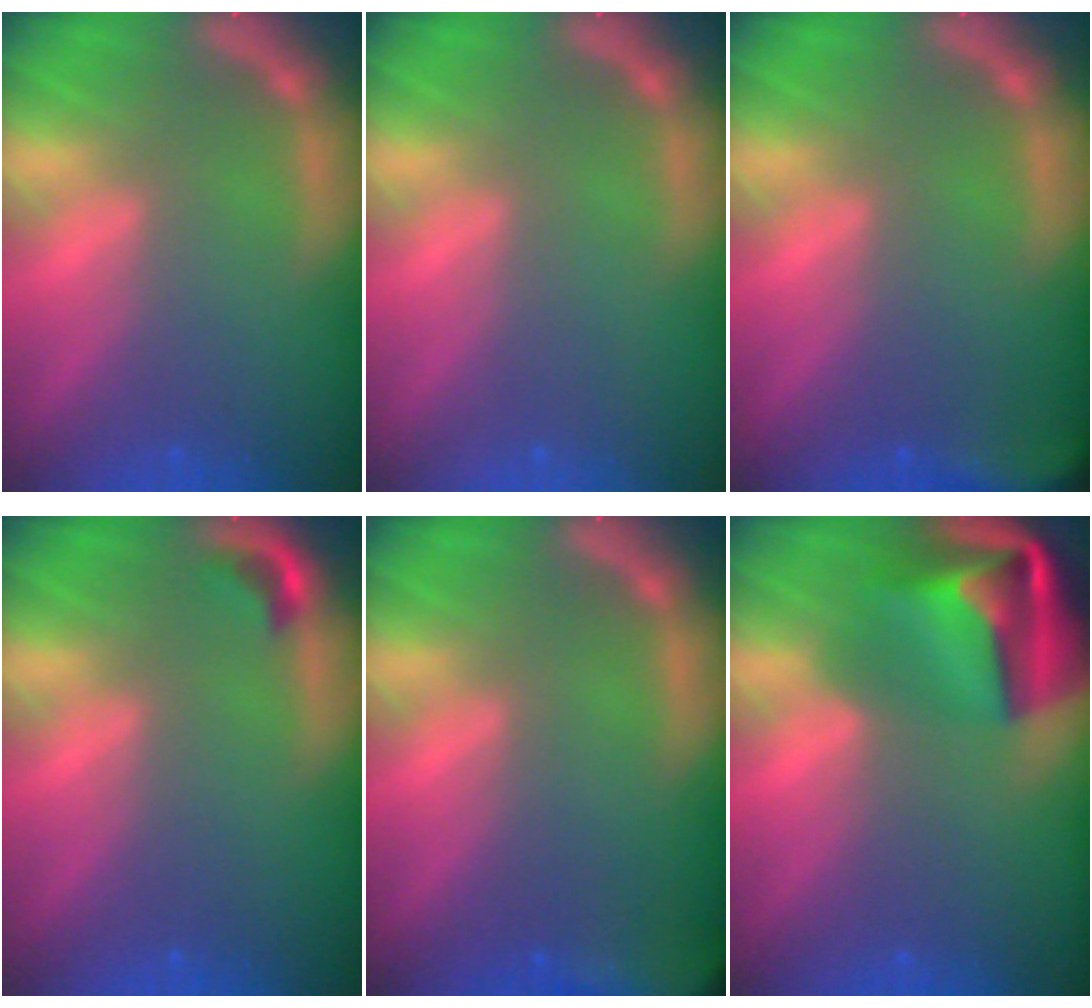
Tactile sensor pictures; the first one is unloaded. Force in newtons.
{"total": 0.0}
{"total": 5.4}
{"total": 1.4}
{"total": 8.5}
{"total": 10.1}